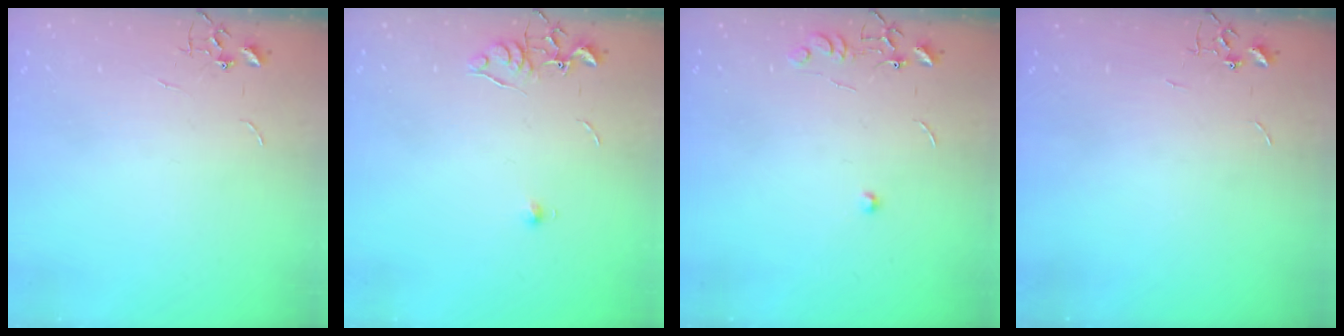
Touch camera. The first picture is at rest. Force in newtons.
{"total": 6.0, "press": 5.9, "slide": 0.7}
{"total": 7.2, "press": 7.2, "slide": 0.8}
{"total": 0.0}